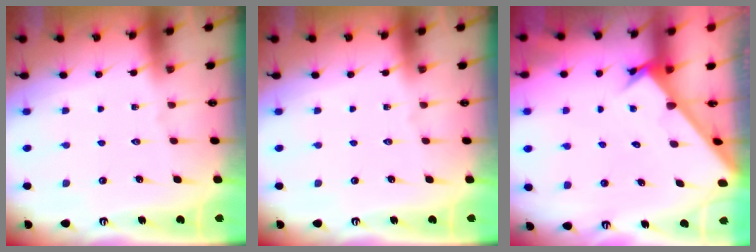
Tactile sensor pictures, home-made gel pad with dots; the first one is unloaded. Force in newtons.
{"total": 0.0}
{"total": 2.6, "press": 2.6, "slide": 0.2}